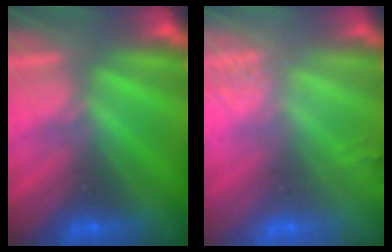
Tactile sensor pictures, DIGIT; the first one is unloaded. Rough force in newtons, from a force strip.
{"total": 2.4}